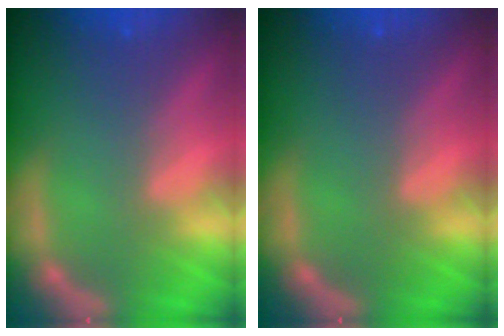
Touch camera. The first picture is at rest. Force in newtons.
{"total": 0.0}